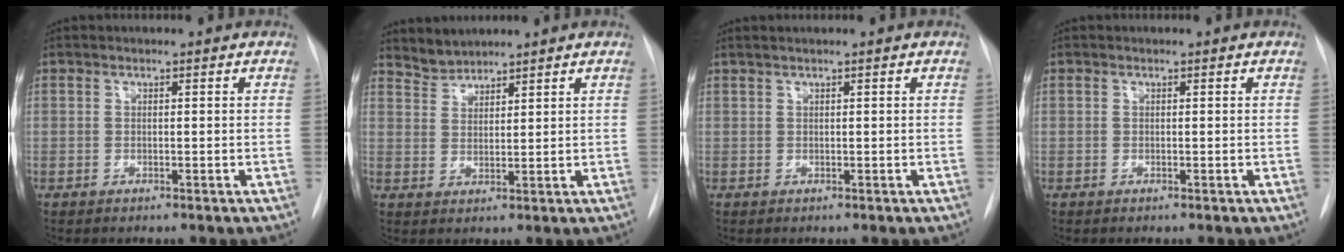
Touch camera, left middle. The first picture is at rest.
{"total": 2.9, "force": [2.8, 0.5, -0.5], "torque": [0.011, 0.004, 0.060]}
{"total": 1.1, "force": [0.8, -0.2, 0.8], "torque": [-0.021, 0.013, 0.018]}
{"total": 0.0}